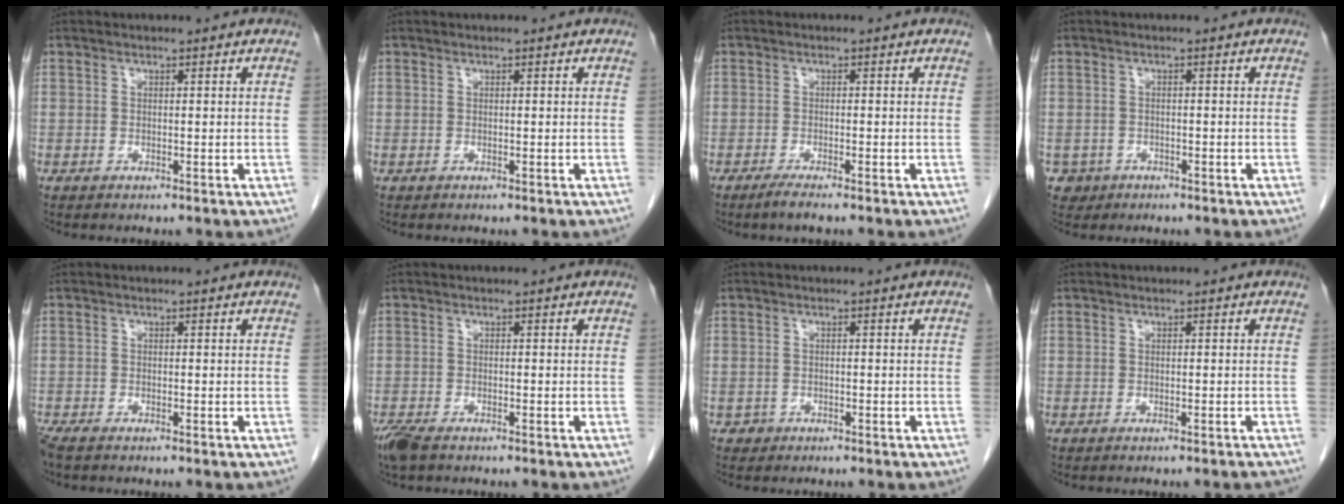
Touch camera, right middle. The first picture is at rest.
{"total": 0.0}
{"total": 2.0, "force": [-1.5, -0.1, 1.2], "torque": [-0.032, -0.006, -0.031]}
{"total": 2.3, "force": [-1.2, 2.0, 0.0], "torque": [0.000, 0.009, -0.019]}
{"total": 2.0, "force": [-1.6, 0.4, 1.0], "torque": [-0.025, -0.007, -0.032]}
{"total": 4.3, "force": [-3.2, 1.5, 2.4], "torque": [-0.055, -0.012, -0.059]}
{"total": 1.0, "force": [-0.6, 0.8, -0.1], "torque": [0.000, 0.005, -0.011]}
{"total": 2.6, "force": [-2.4, -0.1, 0.9], "torque": [-0.011, -0.006, -0.029]}